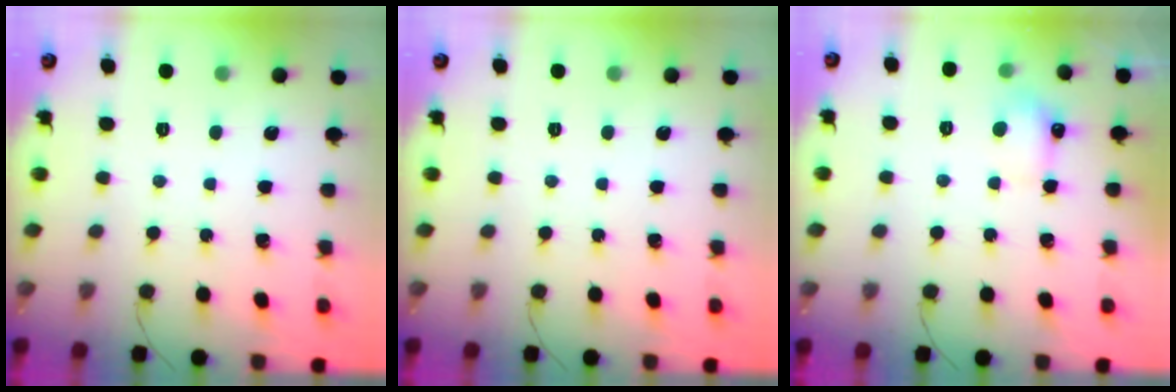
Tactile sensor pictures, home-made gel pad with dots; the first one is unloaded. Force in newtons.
{"total": 0.0}
{"total": 6.0, "press": 5.9, "slide": 1.1}